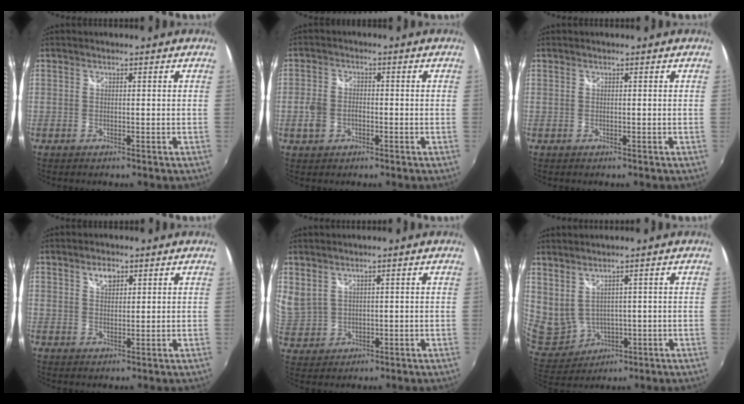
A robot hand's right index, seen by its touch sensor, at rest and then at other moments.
{"total": 4.2, "force": [-1.5, 3.2, 2.3], "torque": [-0.055, 0.005, -0.026]}
{"total": 0.0}
{"total": 3.0, "force": [1.9, 1.5, 1.7], "torque": [-0.024, 0.004, 0.033]}
{"total": 7.5, "force": [4.4, 5.3, 2.9], "torque": [-0.069, 0.009, 0.107]}
{"total": 8.3, "force": [2.8, 5.7, 5.3], "torque": [-0.115, -0.016, 0.086]}